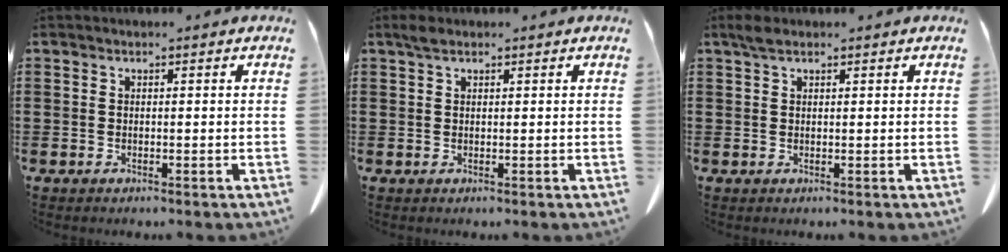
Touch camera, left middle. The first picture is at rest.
{"total": 1.3, "force": [0.8, 0.5, 0.9], "torque": [-0.021, 0.002, 0.016]}
{"total": 1.7, "force": [1.1, 0.6, 1.1], "torque": [-0.025, 0.003, 0.020]}